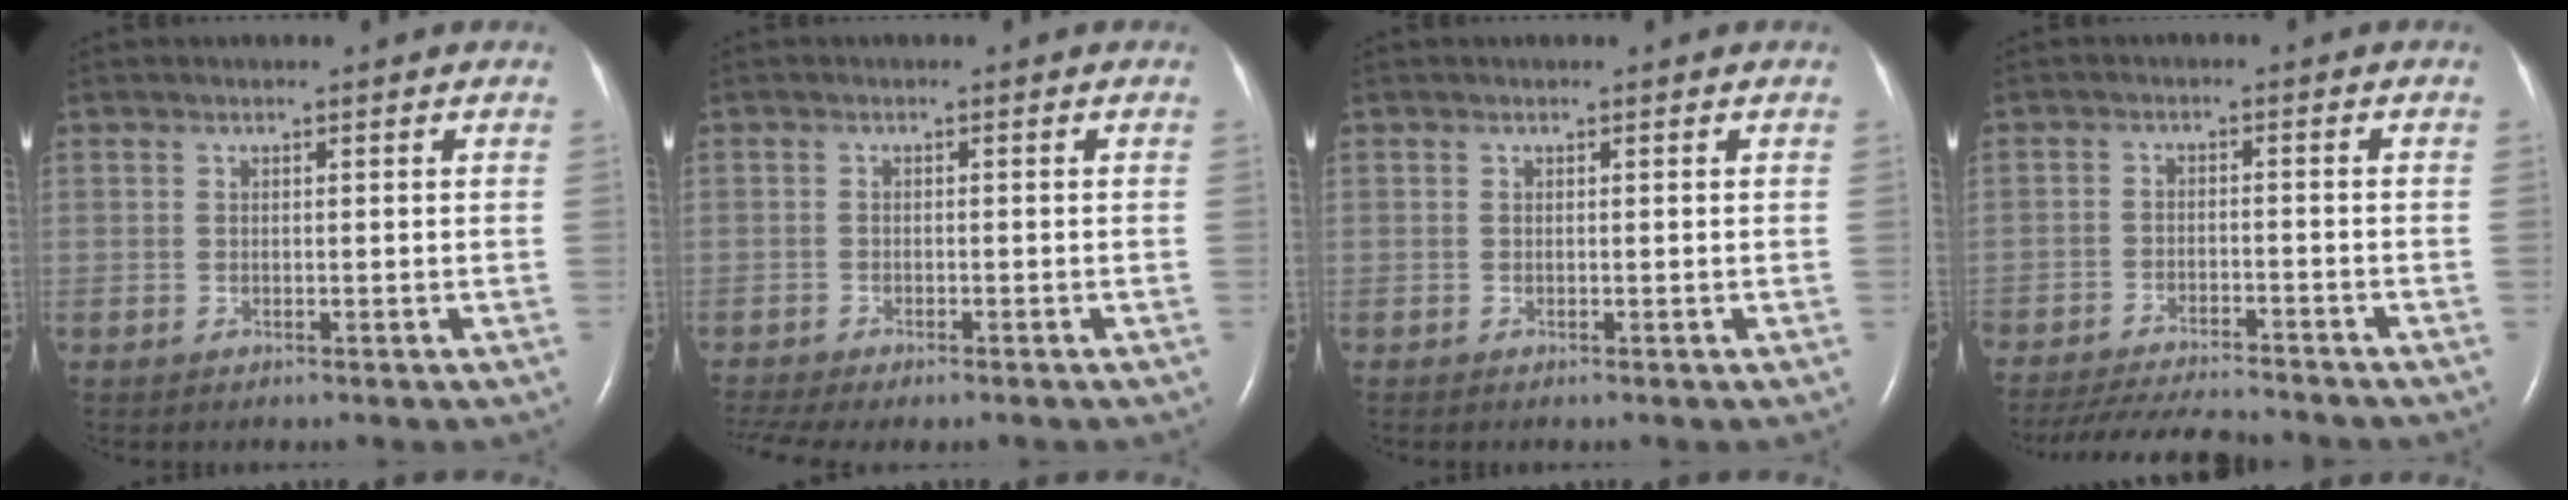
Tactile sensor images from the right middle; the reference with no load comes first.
{"total": 6.3, "force": [-5.1, 1.6, 3.3], "torque": [-0.058, -0.004, -0.079]}
{"total": 0.0}
{"total": 13.1, "force": [-12.1, 1.7, 4.9], "torque": [-0.084, -0.020, -0.178]}